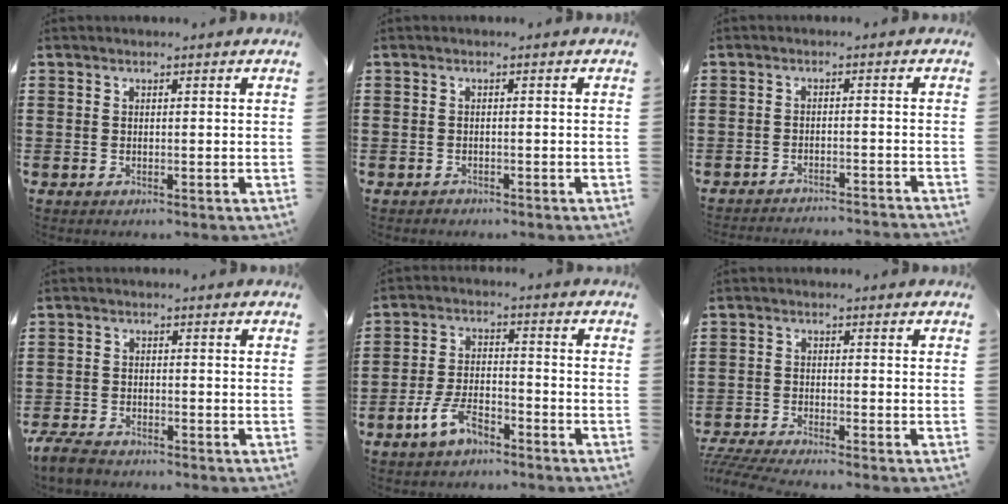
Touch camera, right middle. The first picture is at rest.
{"total": 0.9, "force": [-0.8, 0.4, 0.0], "torque": [-0.001, 0.003, -0.018]}
{"total": 2.5, "force": [-2.5, -0.3, 0.1], "torque": [-0.006, -0.001, -0.052]}
{"total": 3.3, "force": [-3.0, 0.9, 1.0], "torque": [-0.039, -0.006, -0.066]}
{"total": 6.0, "force": [-4.2, 2.2, 3.6], "torque": [-0.078, 0.008, -0.081]}
{"total": 3.4, "force": [-3.3, -0.1, 1.1], "torque": [-0.041, -0.013, -0.072]}